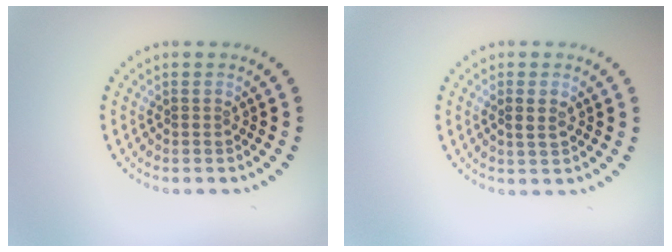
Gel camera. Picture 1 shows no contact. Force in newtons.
{"total": 1.0, "press": 0.9, "slide": 0.3}